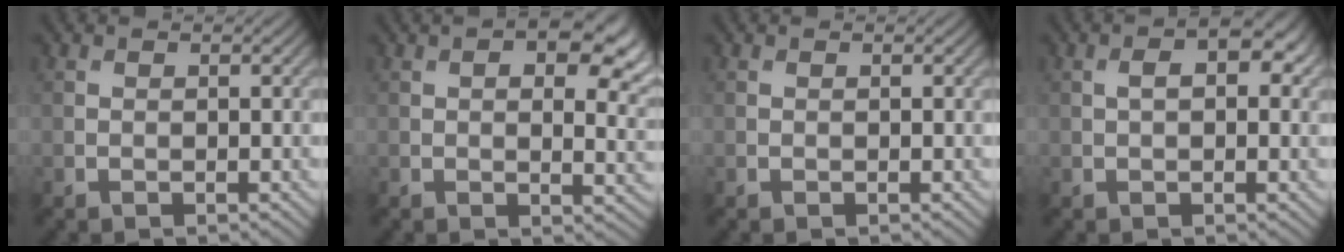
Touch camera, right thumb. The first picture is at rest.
{"total": 10.5, "force": [4.1, 5.1, 8.2], "torque": [-0.115, -0.001, 0.057]}
{"total": 0.0}
{"total": 4.2, "force": [1.0, 2.2, 3.4], "torque": [-0.056, 0.005, 0.016]}